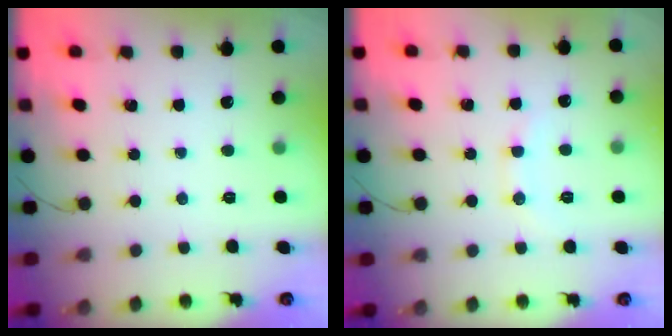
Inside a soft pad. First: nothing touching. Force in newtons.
{"total": 6.6, "press": 6.5, "slide": 1.4}